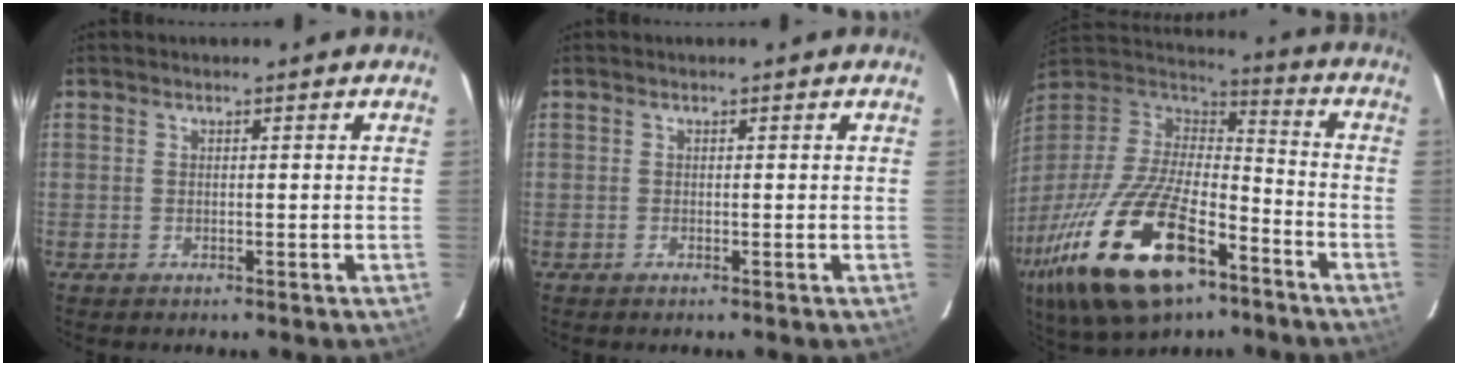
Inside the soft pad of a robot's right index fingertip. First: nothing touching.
{"total": 0.0}
{"total": 30.4, "force": [-16.2, 13.7, 21.8], "torque": [-0.449, -0.050, -0.269]}